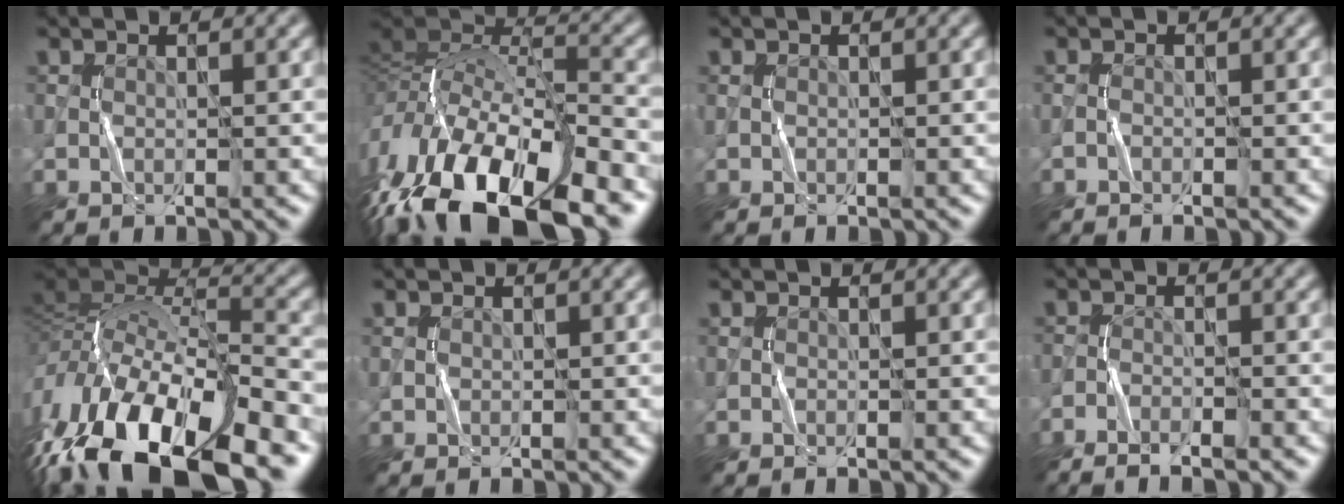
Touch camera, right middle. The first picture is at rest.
{"total": 18.3, "force": [-8.8, 8.1, 13.8], "torque": [-0.272, 0.002, -0.153]}
{"total": 0.7, "force": [0.0, 0.4, 0.5], "torque": [-0.013, 0.002, 0.000]}
{"total": 0.7, "force": [-0.5, 0.2, 0.4], "torque": [-0.011, 0.003, -0.010]}
{"total": 18.2, "force": [-7.0, 8.3, 14.7], "torque": [-0.280, -0.009, -0.111]}
{"total": 0.8, "force": [0.1, 0.6, 0.5], "torque": [-0.009, 0.001, 0.000]}
{"total": 0.0}
{"total": 4.0, "force": [-3.3, 0.5, 2.2], "torque": [-0.051, -0.009, -0.061]}